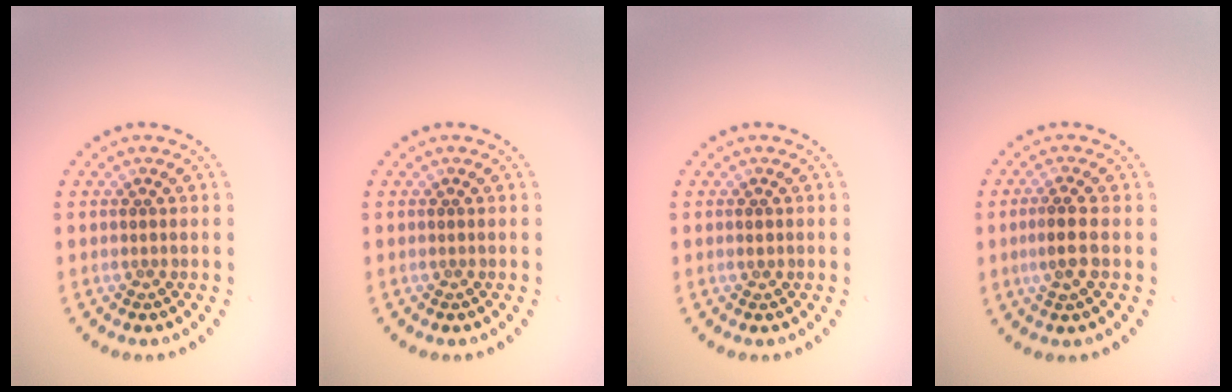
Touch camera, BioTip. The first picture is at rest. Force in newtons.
{"total": 0.0}
{"total": 0.7, "press": 0.7, "slide": 0.1}
{"total": 2.4, "press": 2.2, "slide": 0.9}